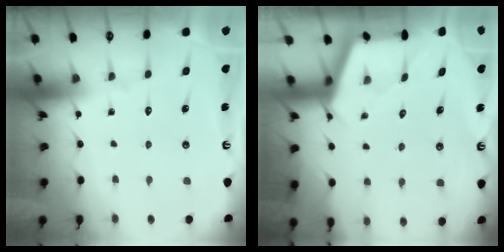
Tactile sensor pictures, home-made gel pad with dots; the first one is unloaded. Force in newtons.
{"total": 2.6, "press": 2.6, "slide": 0.3}